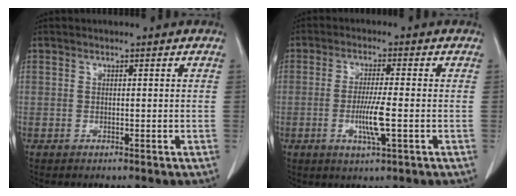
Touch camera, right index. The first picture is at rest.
{"total": 5.7, "force": [-1.3, 0.0, 5.5], "torque": [-0.106, -0.012, -0.024]}